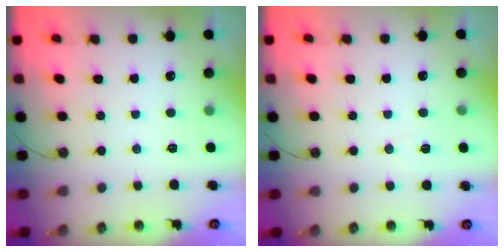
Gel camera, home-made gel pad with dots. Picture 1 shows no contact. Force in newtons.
{"total": 3.9, "press": 3.7, "slide": 1.0}